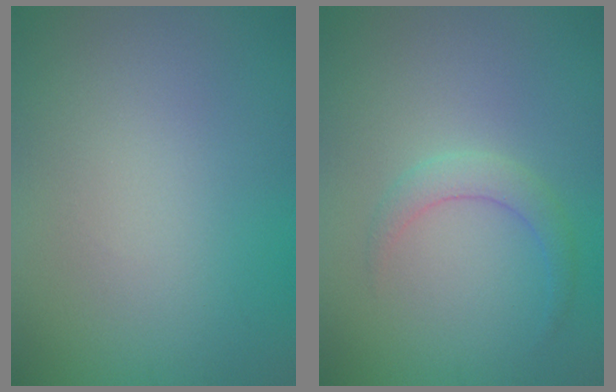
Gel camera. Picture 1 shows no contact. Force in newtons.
{"total": 2.0, "press": 2.0, "slide": 0.1}